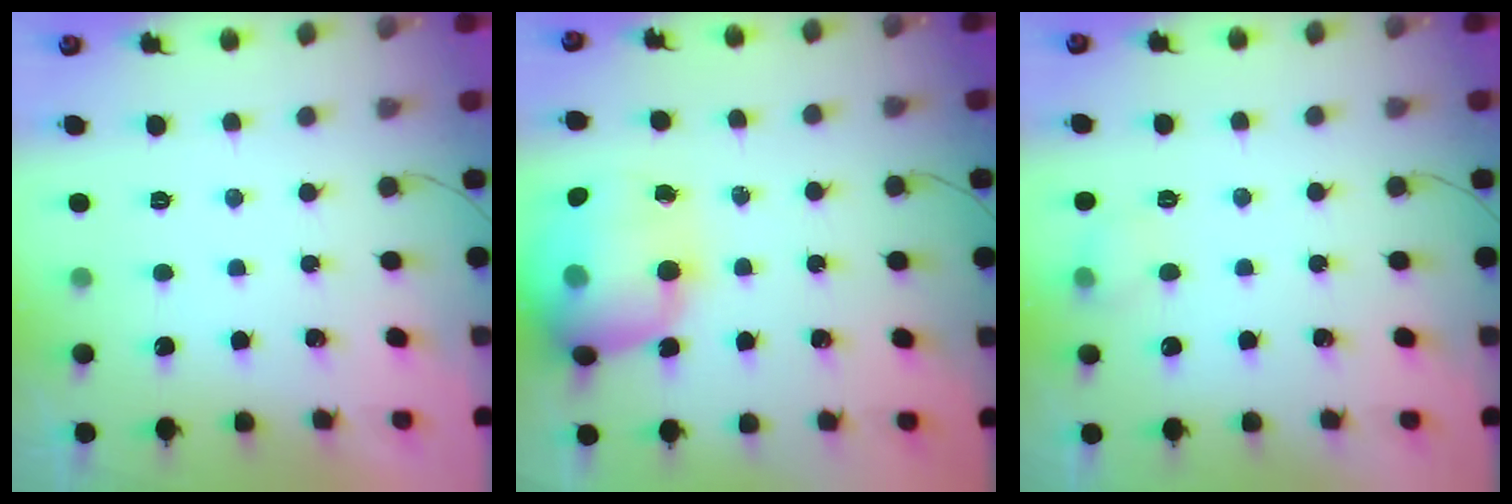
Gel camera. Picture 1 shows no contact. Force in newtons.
{"total": 20.9, "press": 20.5, "slide": 4.5}
{"total": 5.5, "press": 5.3, "slide": 1.4}